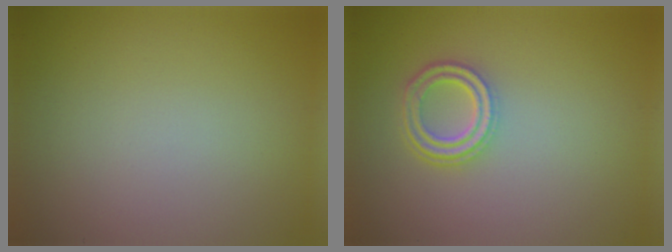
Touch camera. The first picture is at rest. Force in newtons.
{"total": 3.4, "press": 2.7, "slide": 2.1}